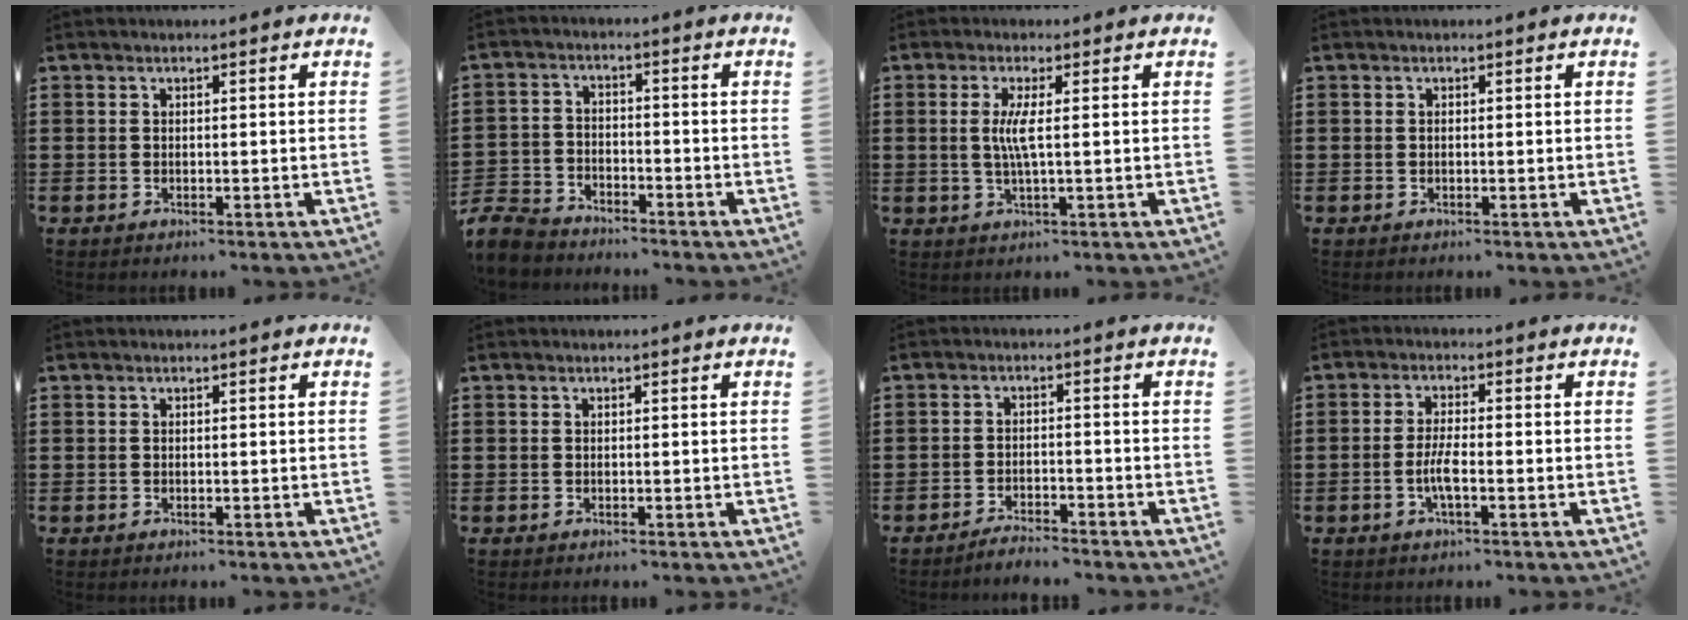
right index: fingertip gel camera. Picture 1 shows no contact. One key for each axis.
{"total": 5.3, "fx": -5.1, "fy": 1.3, "fz": 0.8, "tx": -0.040, "ty": -0.002, "tz": -0.108}
{"total": 3.8, "fx": 0.2, "fy": 0.1, "fz": 3.8, "tx": -0.087, "ty": -0.010, "tz": -0.004}
{"total": 0.0}
{"total": 0.0}
{"total": 0.0}
{"total": 2.8, "fx": -2.7, "fy": -0.1, "fz": 0.2, "tx": -0.009, "ty": 0.001, "tz": -0.055}
{"total": 3.7, "fx": -1.2, "fy": 0.8, "fz": 3.4, "tx": -0.075, "ty": -0.003, "tz": -0.027}